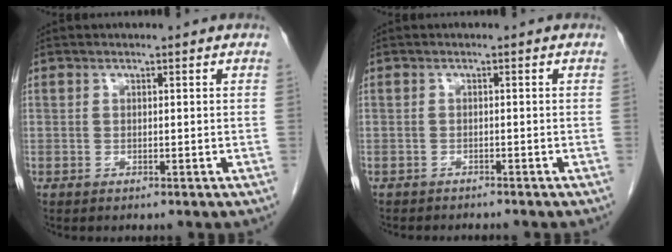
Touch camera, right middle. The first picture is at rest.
{"total": 2.9, "force": [-2.7, 0.7, 0.8], "torque": [-0.011, -0.004, -0.035]}